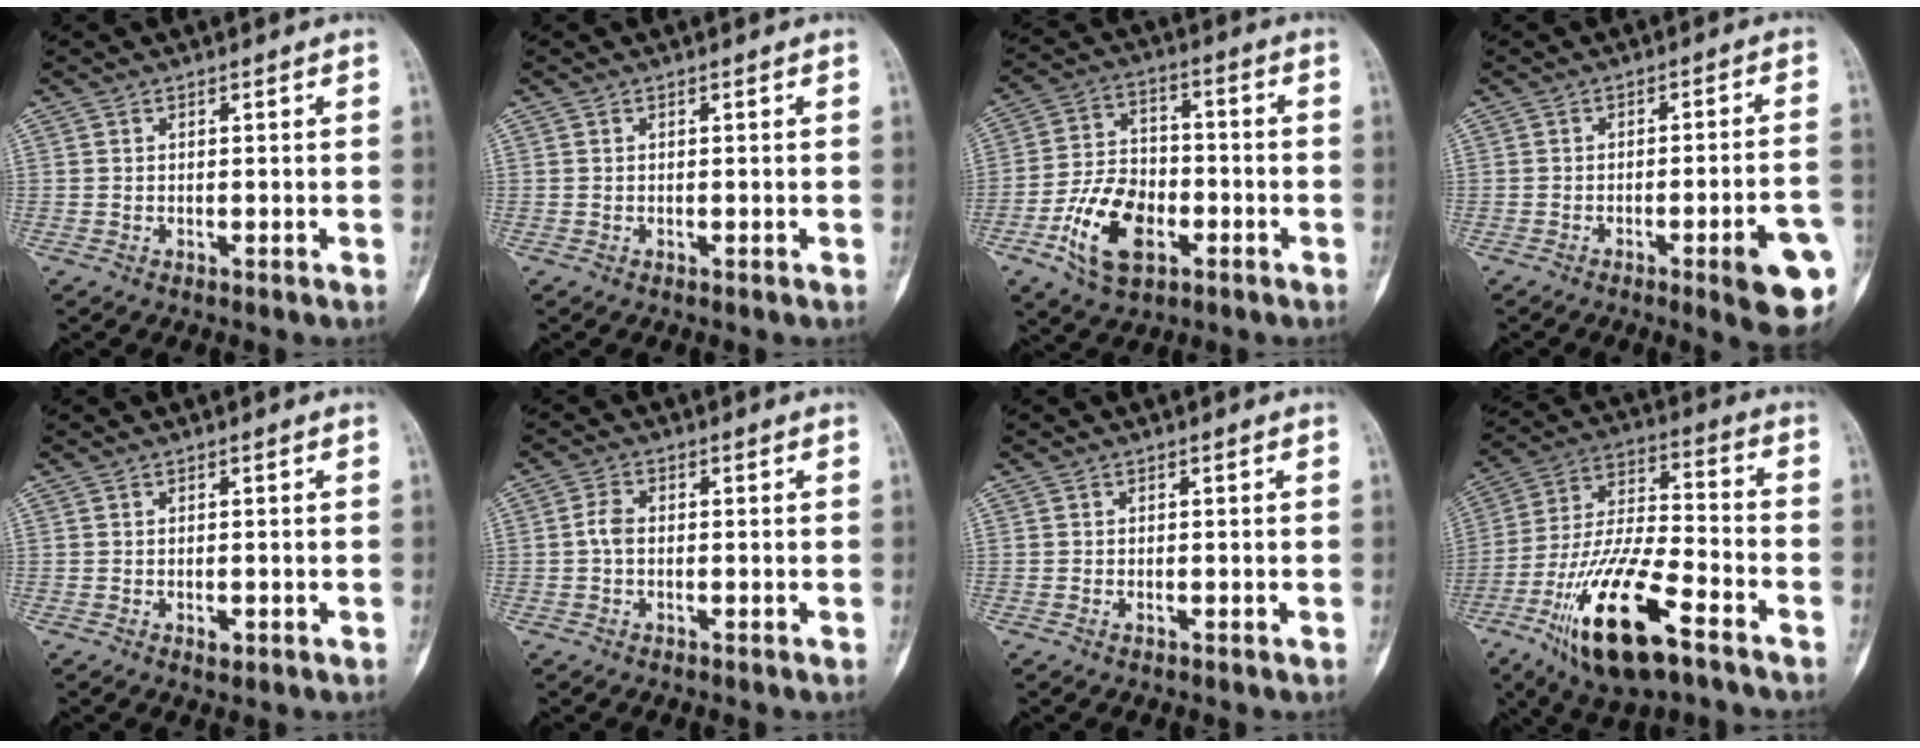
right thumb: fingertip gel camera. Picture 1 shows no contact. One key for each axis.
{"total": 0.0}
{"total": 13.6, "fx": -5.3, "fy": 8.3, "fz": 9.4, "tx": -0.159, "ty": 0.025, "tz": -0.095}
{"total": 12.0, "fx": -4.8, "fy": 1.9, "fz": 10.8, "tx": -0.127, "ty": 0.015, "tz": -0.057}
{"total": 1.6, "fx": -0.6, "fy": 0.8, "fz": 1.2, "tx": -0.015, "ty": 0.000, "tz": -0.007}
{"total": 2.6, "fx": -0.3, "fy": 1.7, "fz": 2.0, "tx": -0.037, "ty": 0.005, "tz": -0.012}
{"total": 0.5, "fx": -0.3, "fy": 0.3, "fz": 0.4, "tx": -0.010, "ty": 0.005, "tz": -0.004}
{"total": 21.2, "fx": -11.3, "fy": 7.2, "fz": 16.5, "tx": -0.329, "ty": 0.050, "tz": -0.202}